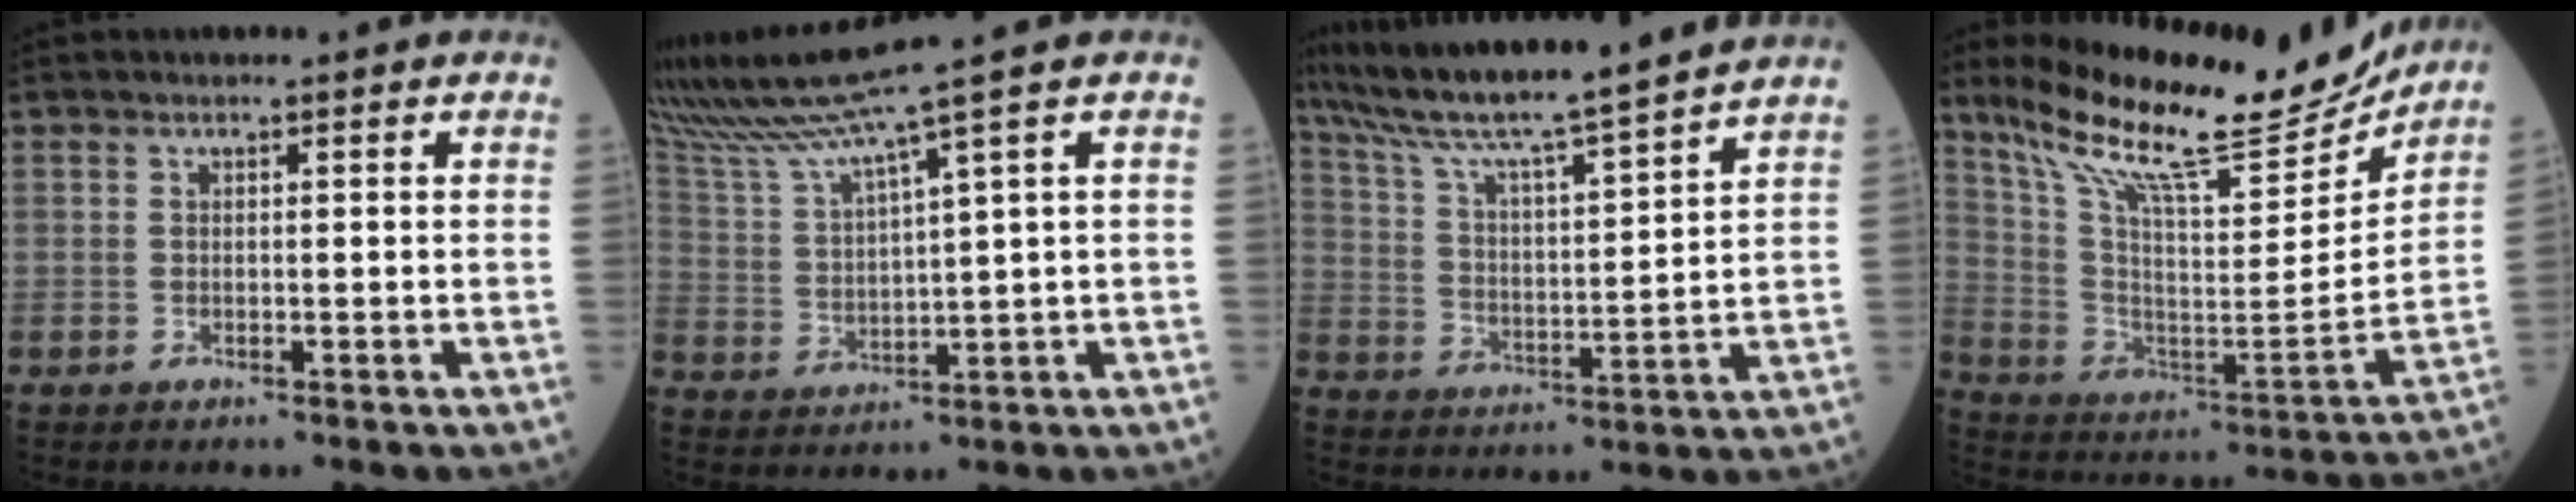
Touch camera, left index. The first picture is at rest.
{"total": 10.5, "force": [8.5, -2.5, 5.6], "torque": [-0.112, 0.000, 0.168]}
{"total": 16.6, "force": [14.6, -1.6, 7.8], "torque": [-0.141, -0.005, 0.238]}
{"total": 23.0, "force": [20.0, 3.2, 10.9], "torque": [-0.196, -0.034, 0.315]}